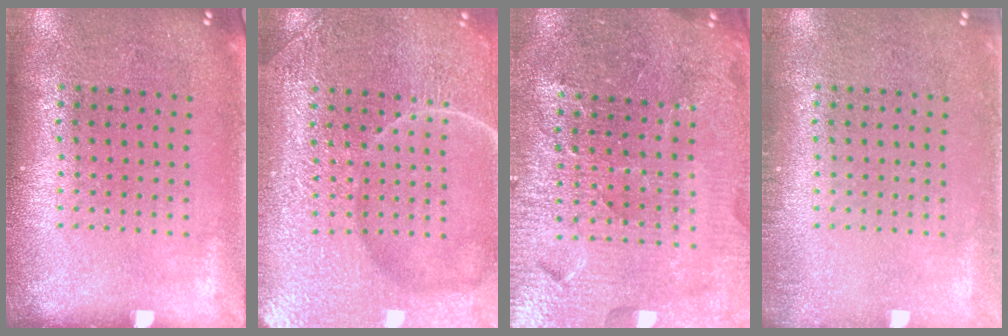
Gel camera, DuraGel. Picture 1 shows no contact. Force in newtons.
{"total": 7.4, "press": 7.4, "slide": 1.0}
{"total": 5.2, "press": 4.8, "slide": 2.1}
{"total": 0.8, "press": 0.8, "slide": 0.0}